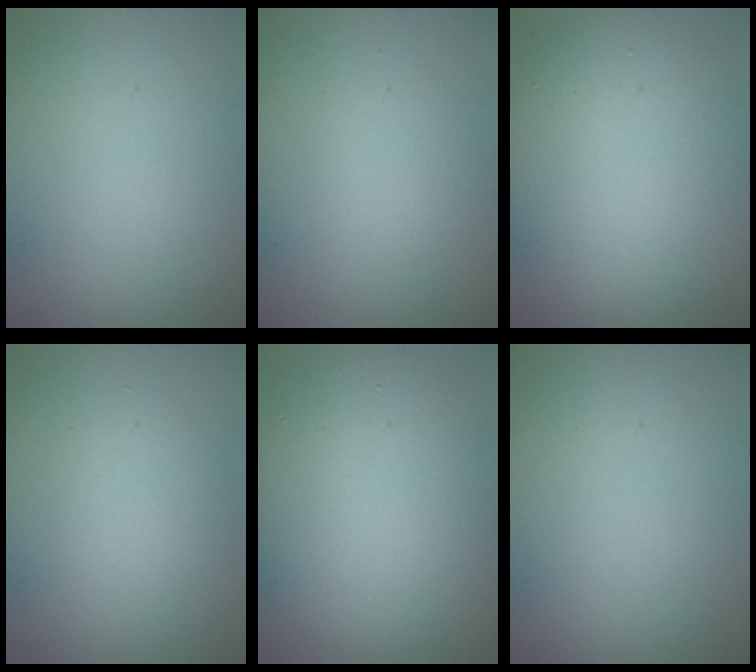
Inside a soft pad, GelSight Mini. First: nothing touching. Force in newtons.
{"total": 1.6, "press": 1.6, "slide": 0.0}
{"total": 11.2, "press": 11.2, "slide": 0.9}
{"total": 2.0, "press": 2.0, "slide": 0.2}
{"total": 10.4, "press": 10.4, "slide": 0.5}
{"total": 0.0}